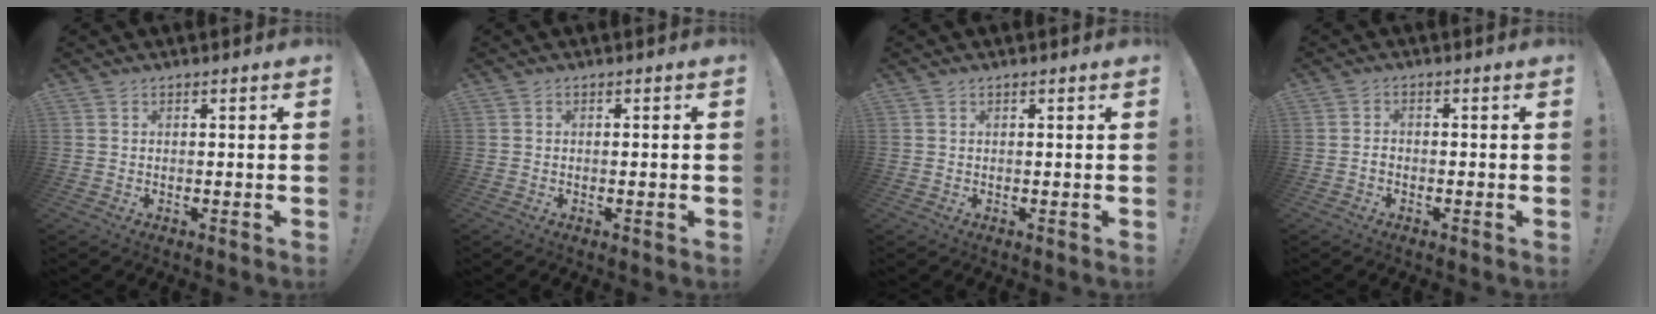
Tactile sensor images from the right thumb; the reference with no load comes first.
{"total": 1.2, "force": [-0.3, 0.2, 1.2], "torque": [-0.028, 0.005, -0.004]}
{"total": 0.0}
{"total": 1.6, "force": [-1.1, 0.9, 0.8], "torque": [-0.021, 0.009, -0.019]}